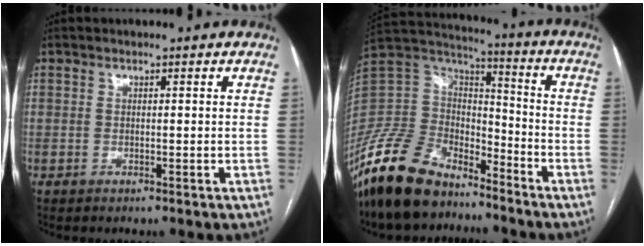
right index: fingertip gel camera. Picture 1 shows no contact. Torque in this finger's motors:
{"motor_torque": [0.86, -1.28, -0.25, -0.21]}